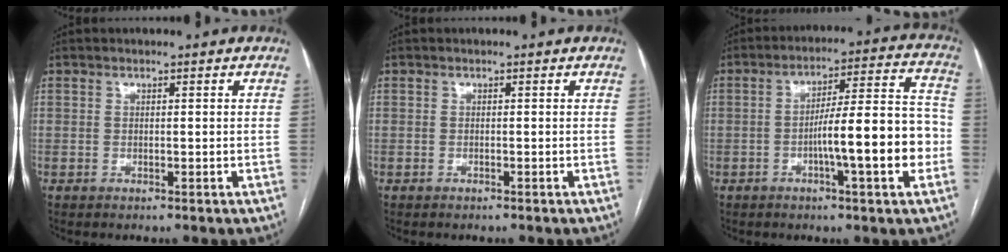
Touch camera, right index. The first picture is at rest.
{"total": 0.0}
{"total": 13.4, "force": [-3.2, 1.3, 12.9], "torque": [-0.193, 0.020, -0.049]}